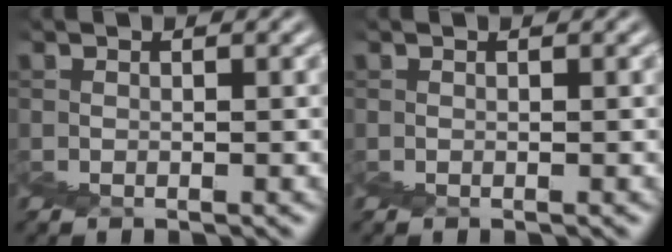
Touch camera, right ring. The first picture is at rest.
{"total": 0.0}